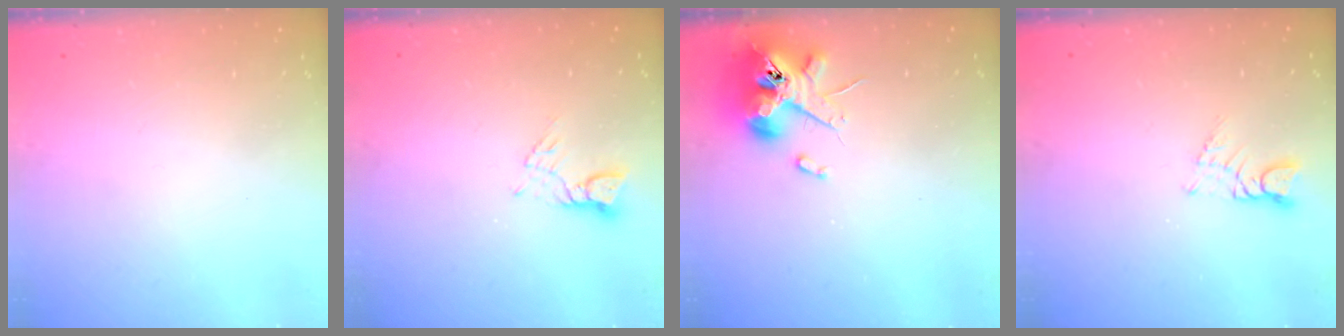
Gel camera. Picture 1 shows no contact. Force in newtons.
{"total": 2.6, "press": 2.6, "slide": 0.3}
{"total": 13.4, "press": 13.2, "slide": 1.8}
{"total": 2.8, "press": 2.8, "slide": 0.3}